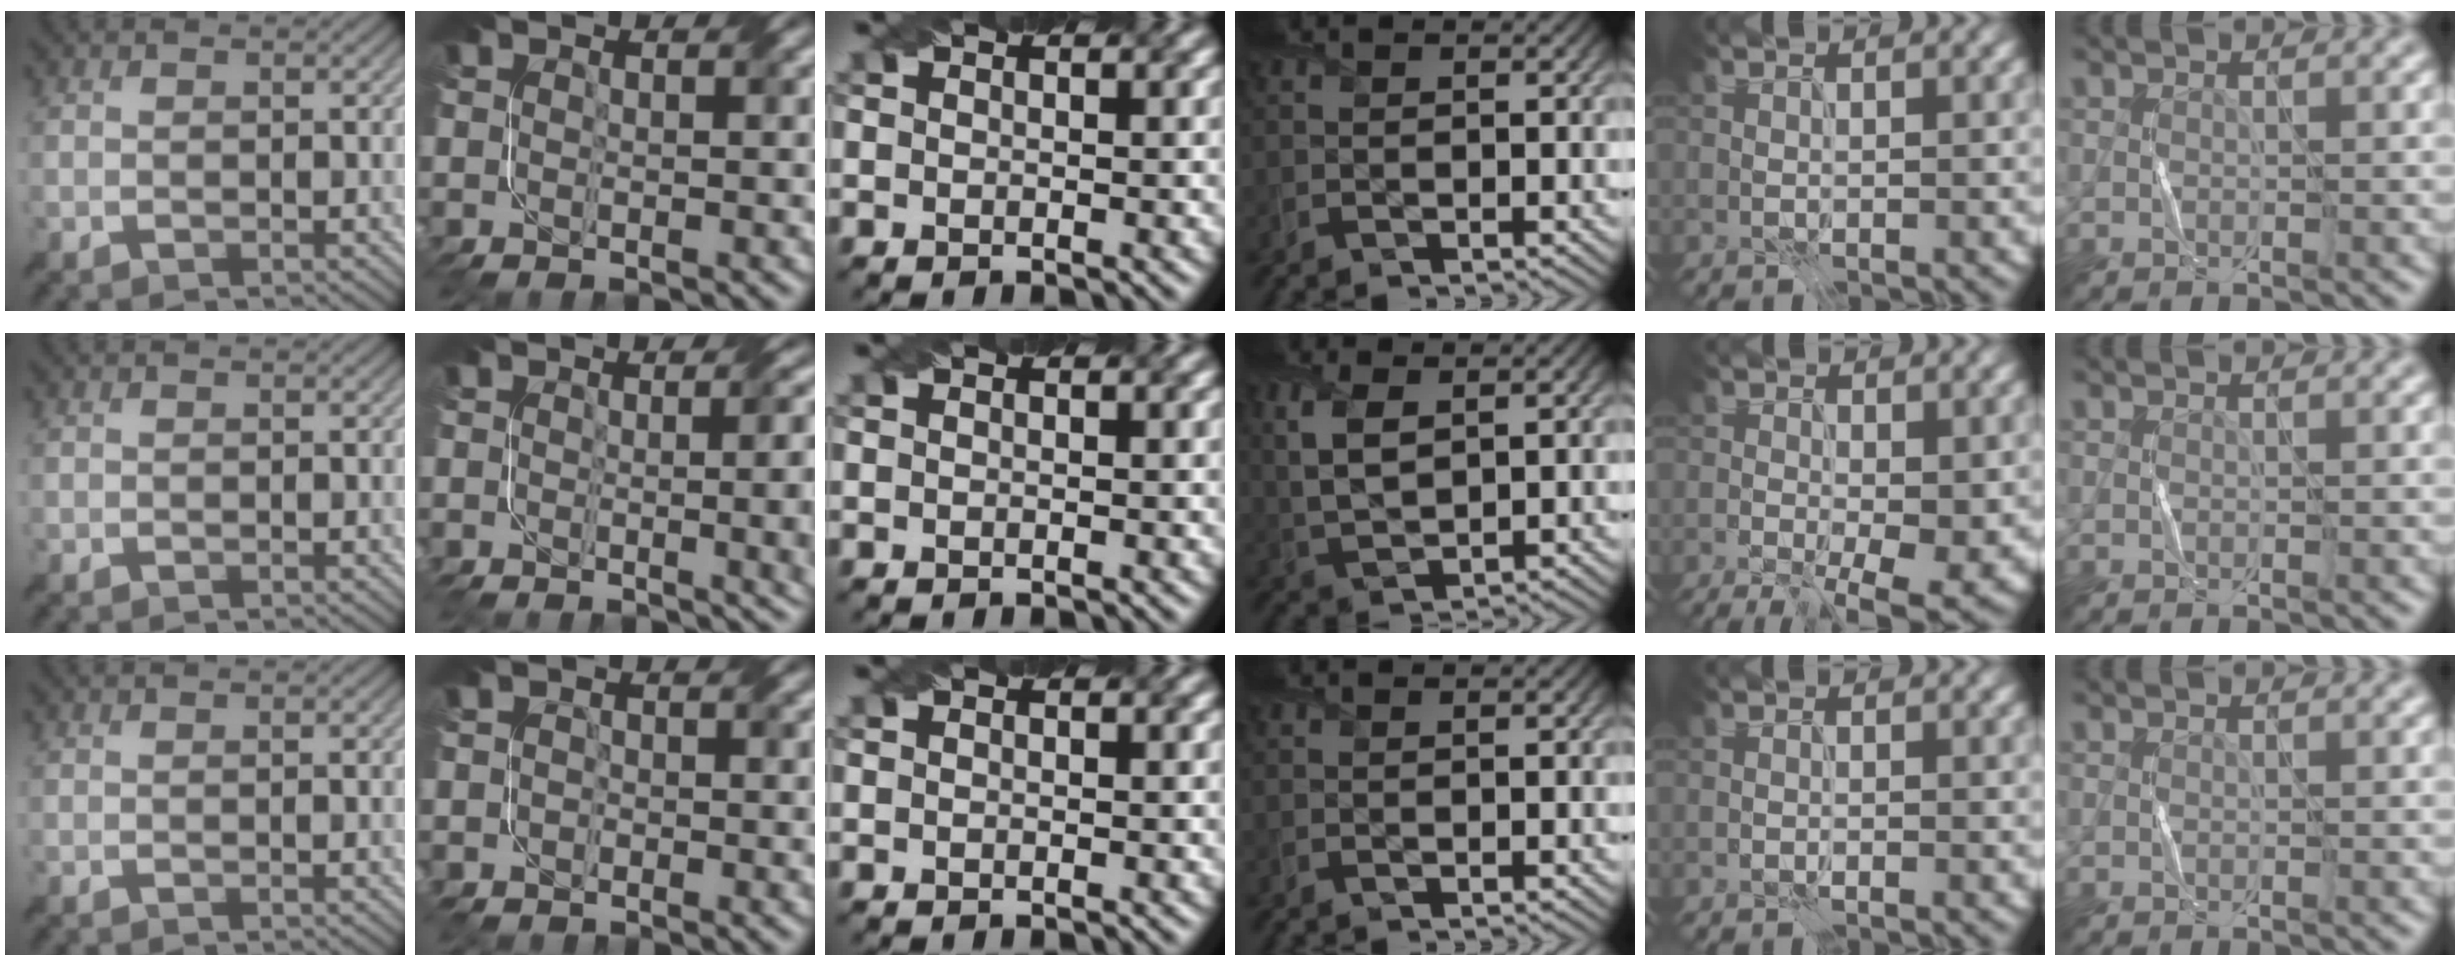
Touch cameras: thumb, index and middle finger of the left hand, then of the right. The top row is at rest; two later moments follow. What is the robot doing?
{"motion": "fold", "object": "bubble wrap"}